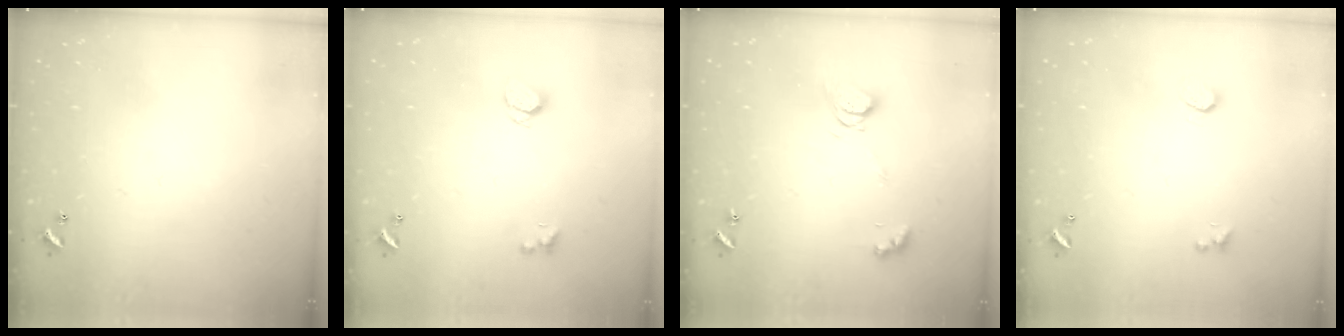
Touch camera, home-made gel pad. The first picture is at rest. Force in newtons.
{"total": 2.4, "press": 2.3, "slide": 0.6}
{"total": 6.3, "press": 6.3, "slide": 0.3}
{"total": 0.9, "press": 0.8, "slide": 0.4}